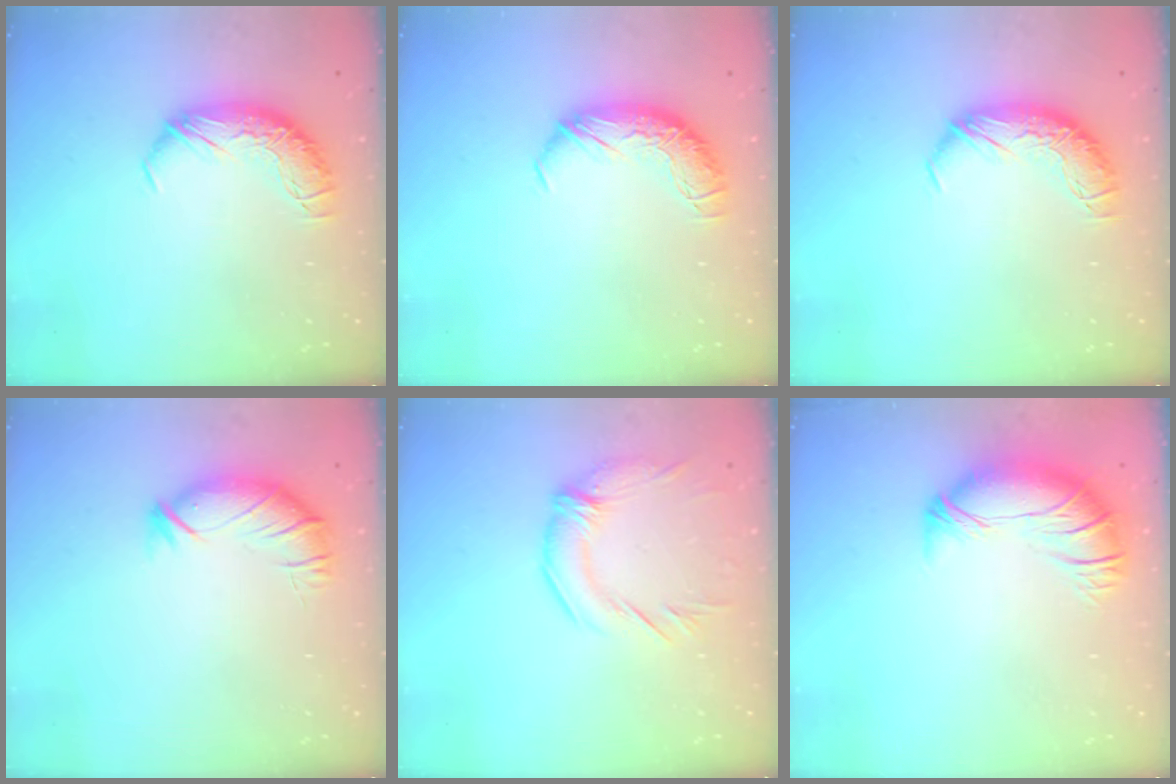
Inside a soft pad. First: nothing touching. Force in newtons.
{"total": 0.0}
{"total": 0.0}
{"total": 3.1, "press": 2.5, "slide": 1.9}
{"total": 2.8, "press": 1.9, "slide": 2.2}
{"total": 2.8, "press": 0.9, "slide": 2.6}